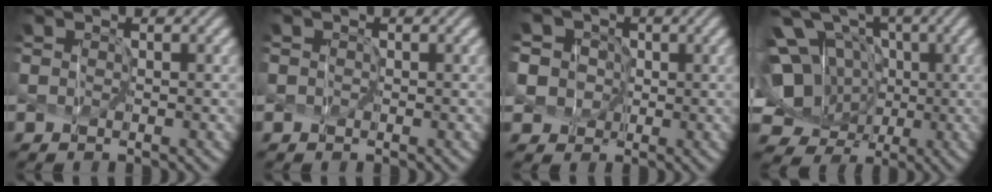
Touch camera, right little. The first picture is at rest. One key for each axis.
{"total": 0.0}
{"total": 6.5, "fx": 0.0, "fy": 6.2, "fz": 1.8, "tx": -0.063, "ty": 0.025, "tz": -0.030}
{"total": 7.9, "fx": 0.6, "fy": 6.7, "fz": 4.1, "tx": -0.087, "ty": -0.011, "tz": 0.002}